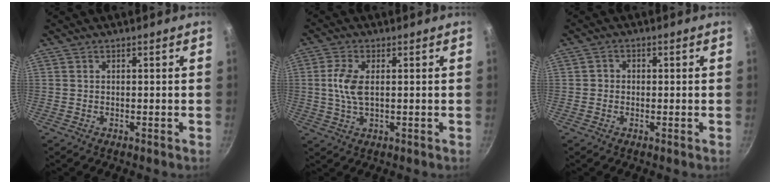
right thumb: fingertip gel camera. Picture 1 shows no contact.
{"total": 5.9, "force": [0.6, 2.9, 5.1], "torque": [-0.120, 0.002, 0.010]}
{"total": 1.6, "force": [-0.2, 1.5, 0.5], "torque": [0.004, 0.006, -0.008]}